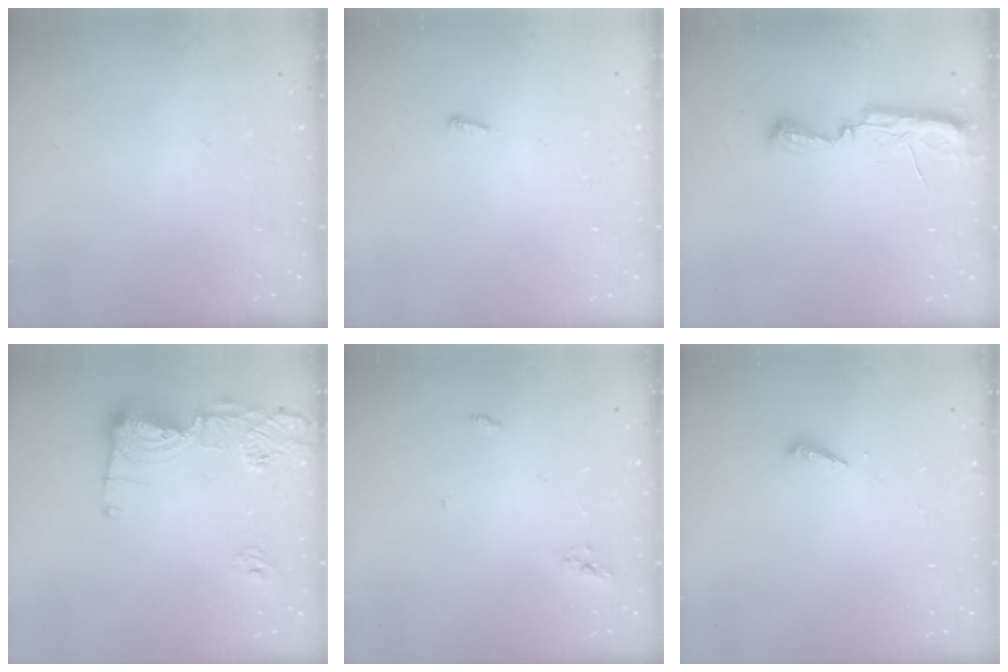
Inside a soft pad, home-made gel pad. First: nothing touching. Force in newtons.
{"total": 3.6, "press": 3.4, "slide": 1.0}
{"total": 7.6, "press": 7.6, "slide": 0.7}
{"total": 15.9, "press": 15.9, "slide": 1.5}
{"total": 3.7, "press": 3.7, "slide": 0.1}
{"total": 2.0, "press": 2.0, "slide": 0.2}